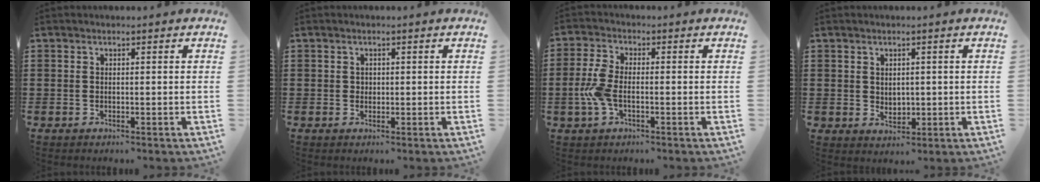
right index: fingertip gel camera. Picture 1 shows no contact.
{"total": 0.8, "force": [0.2, 0.7, 0.2], "torque": [-0.007, 0.003, 0.004]}
{"total": 5.1, "force": [-1.2, 2.3, 4.4], "torque": [-0.117, -0.009, -0.031]}
{"total": 2.0, "force": [1.0, 1.7, 0.3], "torque": [-0.004, 0.006, 0.017]}